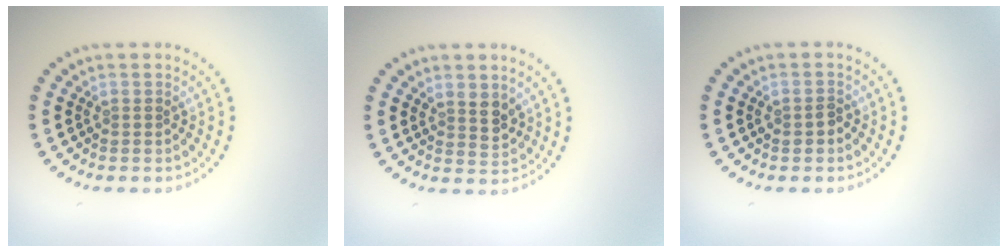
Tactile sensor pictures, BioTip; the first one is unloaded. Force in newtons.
{"total": 2.2, "press": 1.8, "slide": 1.2}
{"total": 1.1, "press": 1.1, "slide": 0.2}